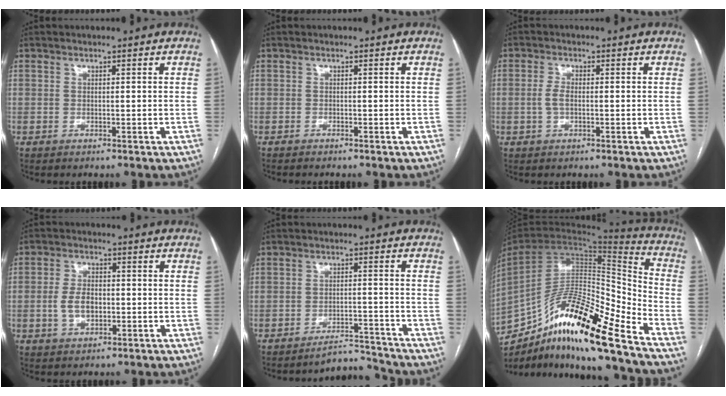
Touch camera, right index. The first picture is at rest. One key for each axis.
{"total": 1.0, "fx": -1.0, "fy": 0.1, "fz": 0.4, "tx": -0.007, "ty": -0.002, "tz": -0.013}
{"total": 2.5, "fx": -0.3, "fy": 1.1, "fz": 2.2, "tx": -0.052, "ty": 0.002, "tz": -0.006}
{"total": 5.1, "fx": -0.8, "fy": 3.0, "fz": 4.0, "tx": -0.084, "ty": 0.008, "tz": -0.011}
{"total": 4.2, "fx": -4.2, "fy": -0.3, "fz": -0.5, "tx": 0.015, "ty": 0.001, "tz": -0.064}
{"total": 24.7, "fx": -17.4, "fy": 2.6, "fz": 17.4, "tx": -0.306, "ty": -0.008, "tz": -0.312}